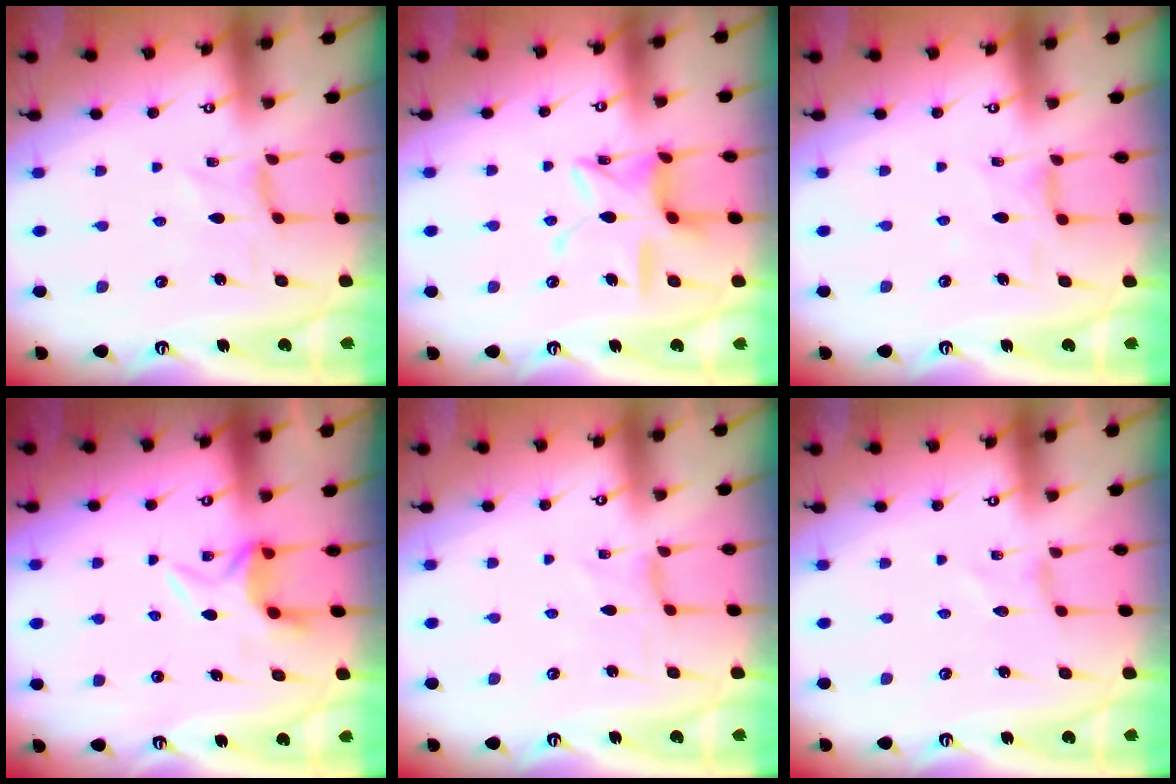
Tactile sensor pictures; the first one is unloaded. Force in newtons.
{"total": 11.2, "press": 11.1, "slide": 0.9}
{"total": 2.7, "press": 2.6, "slide": 0.5}
{"total": 6.0, "press": 5.8, "slide": 1.6}
{"total": 0.0}
{"total": 0.0}